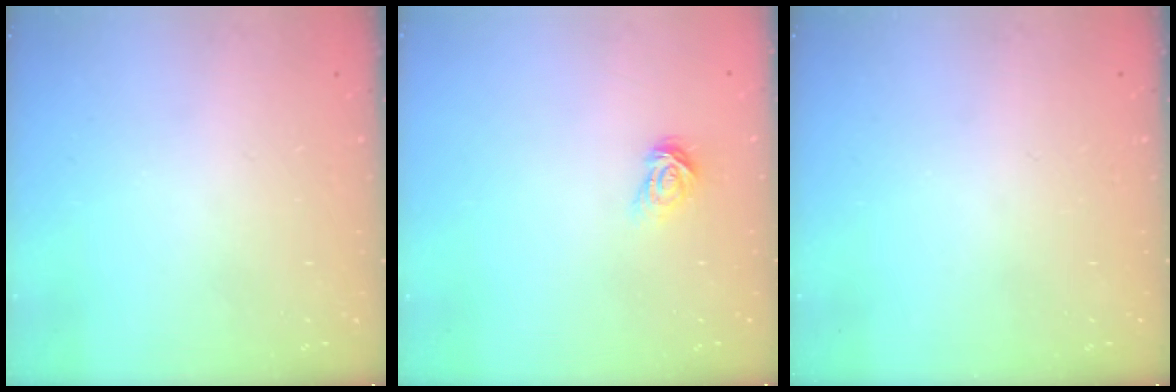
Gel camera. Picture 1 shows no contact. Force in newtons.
{"total": 3.8, "press": 3.8, "slide": 0.4}
{"total": 0.0}